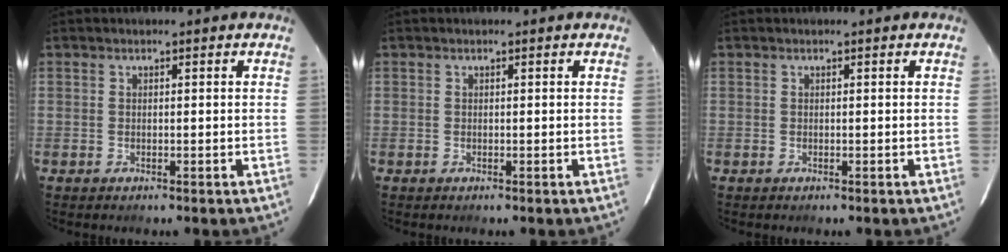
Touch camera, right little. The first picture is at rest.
{"total": 0.0}
{"total": 0.0}